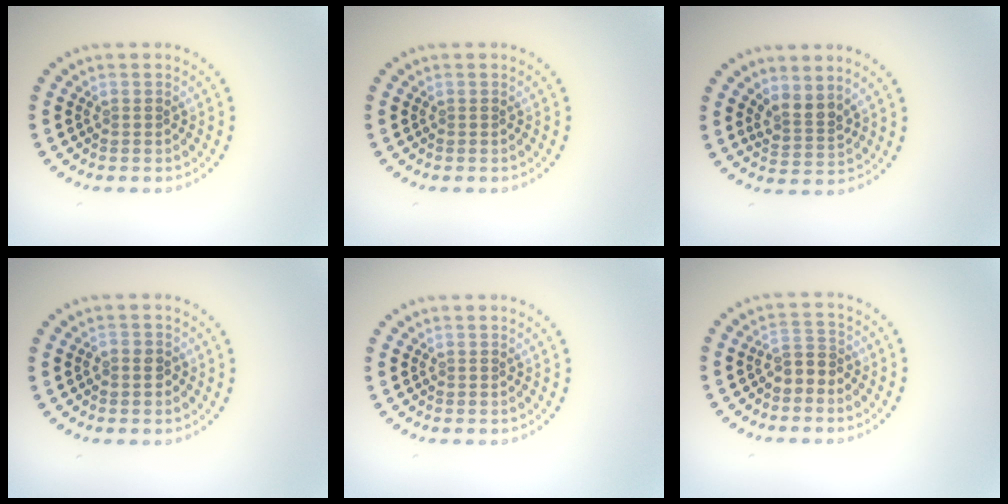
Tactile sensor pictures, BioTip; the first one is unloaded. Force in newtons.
{"total": 0.0}
{"total": 2.4, "press": 1.7, "slide": 1.7}
{"total": 0.9, "press": 0.9, "slide": 0.3}
{"total": 0.0}
{"total": 2.0, "press": 1.8, "slide": 0.9}